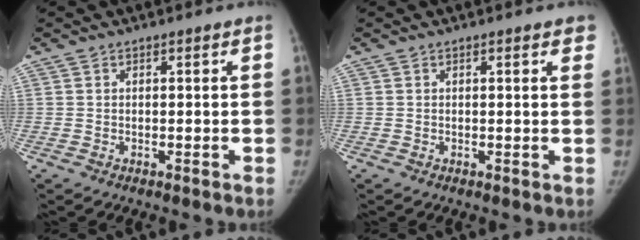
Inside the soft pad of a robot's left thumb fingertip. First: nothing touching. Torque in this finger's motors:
{"motor_torque": [0.32, 0.17, 0.44, -0.79, 0.04]}